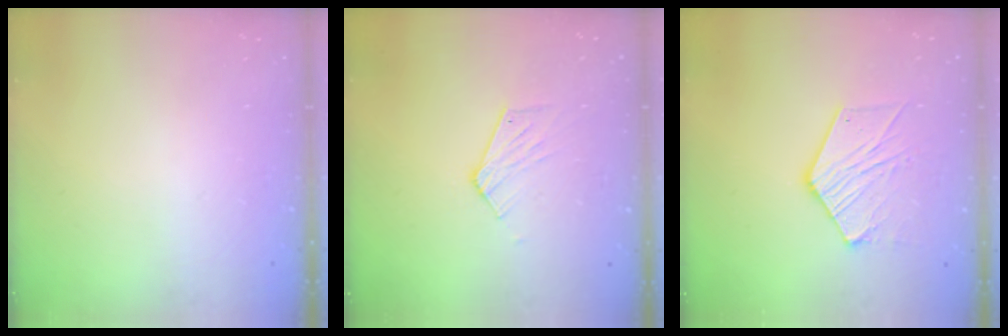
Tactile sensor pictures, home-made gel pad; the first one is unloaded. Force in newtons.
{"total": 6.7, "press": 6.6, "slide": 0.8}
{"total": 11.5, "press": 11.5, "slide": 1.1}